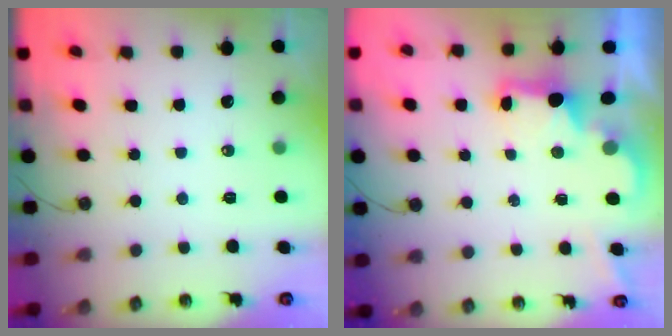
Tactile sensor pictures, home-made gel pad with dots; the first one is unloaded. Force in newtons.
{"total": 2.5, "press": 2.3, "slide": 0.8}